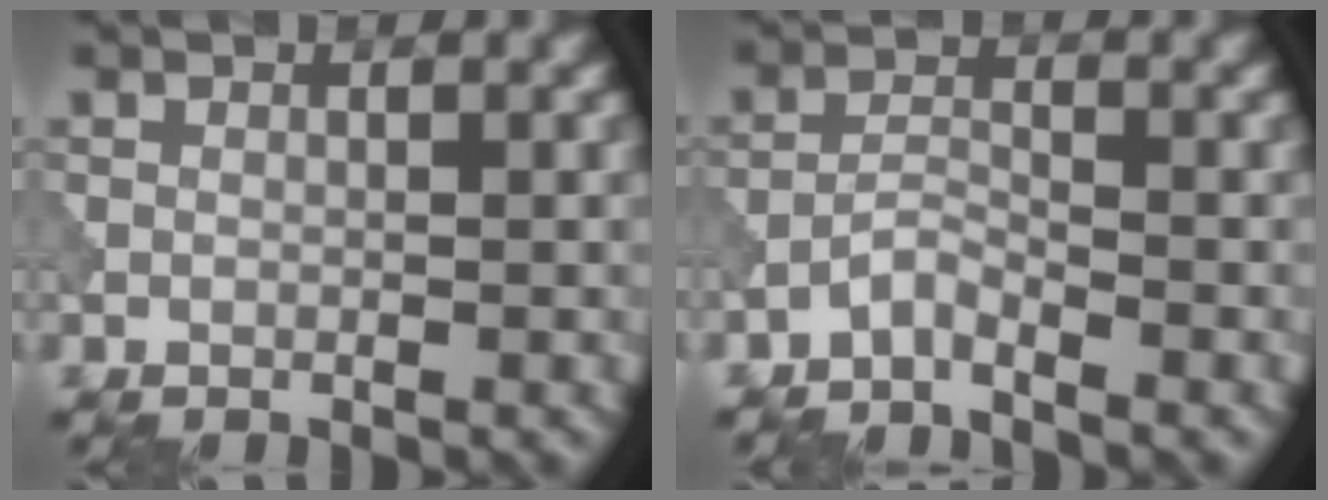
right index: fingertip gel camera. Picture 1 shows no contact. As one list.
[{"total": 1.8, "force": [-1.7, 0.2, 0.8], "torque": [-0.017, 0.006, -0.040]}]